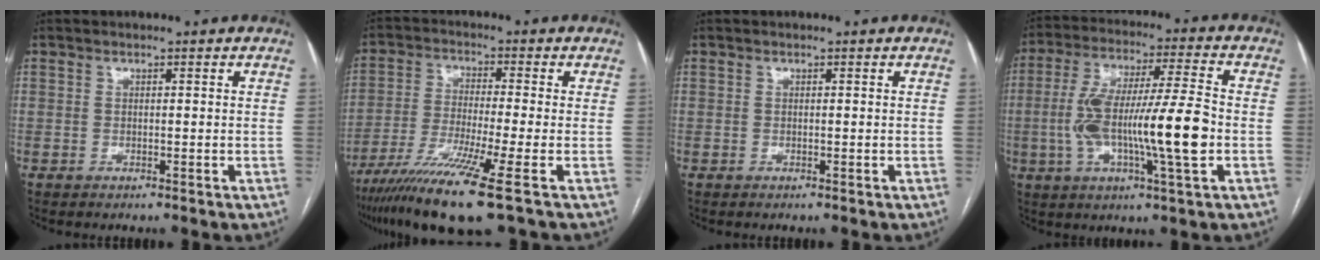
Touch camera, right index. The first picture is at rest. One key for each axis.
{"total": 12.2, "fx": -7.7, "fy": -1.4, "fz": 9.4, "tx": -0.181, "ty": -0.034, "tz": -0.135}
{"total": 0.0}
{"total": 16.2, "fx": -2.5, "fy": 1.3, "fz": 16.0, "tx": -0.300, "ty": 0.008, "tz": -0.046}